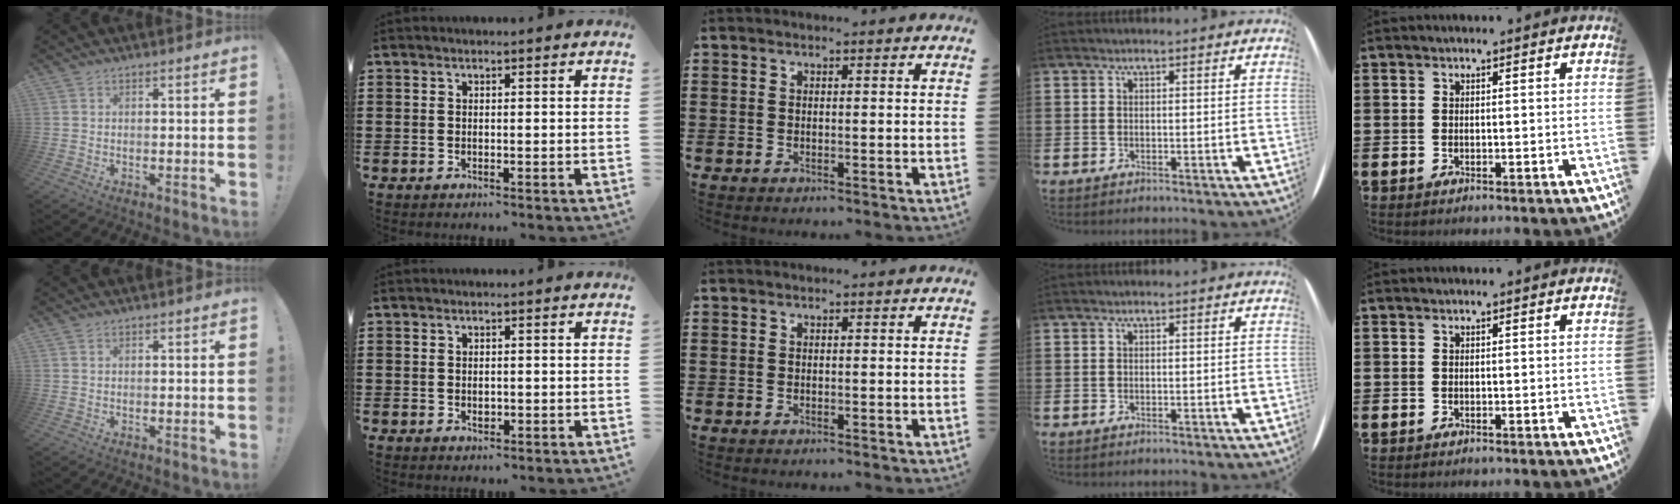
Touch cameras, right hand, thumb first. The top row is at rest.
{"index": {"total": 1.0, "force": [-0.1, 0.7, 0.8], "torque": [-0.015, 0.003, -0.003]}}